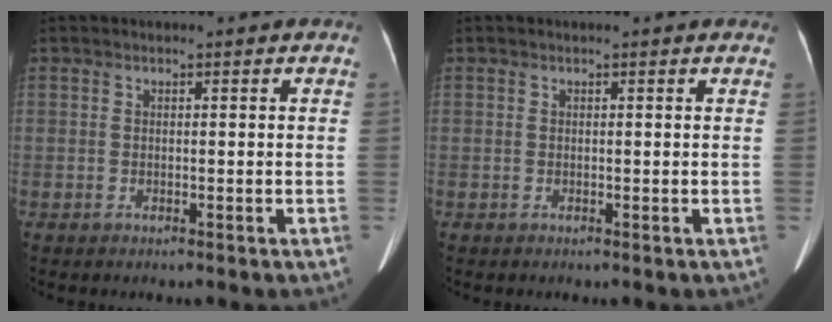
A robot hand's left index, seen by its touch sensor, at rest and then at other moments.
{"total": 0.8, "force": [0.8, 0.0, 0.3], "torque": [-0.008, 0.003, 0.005]}